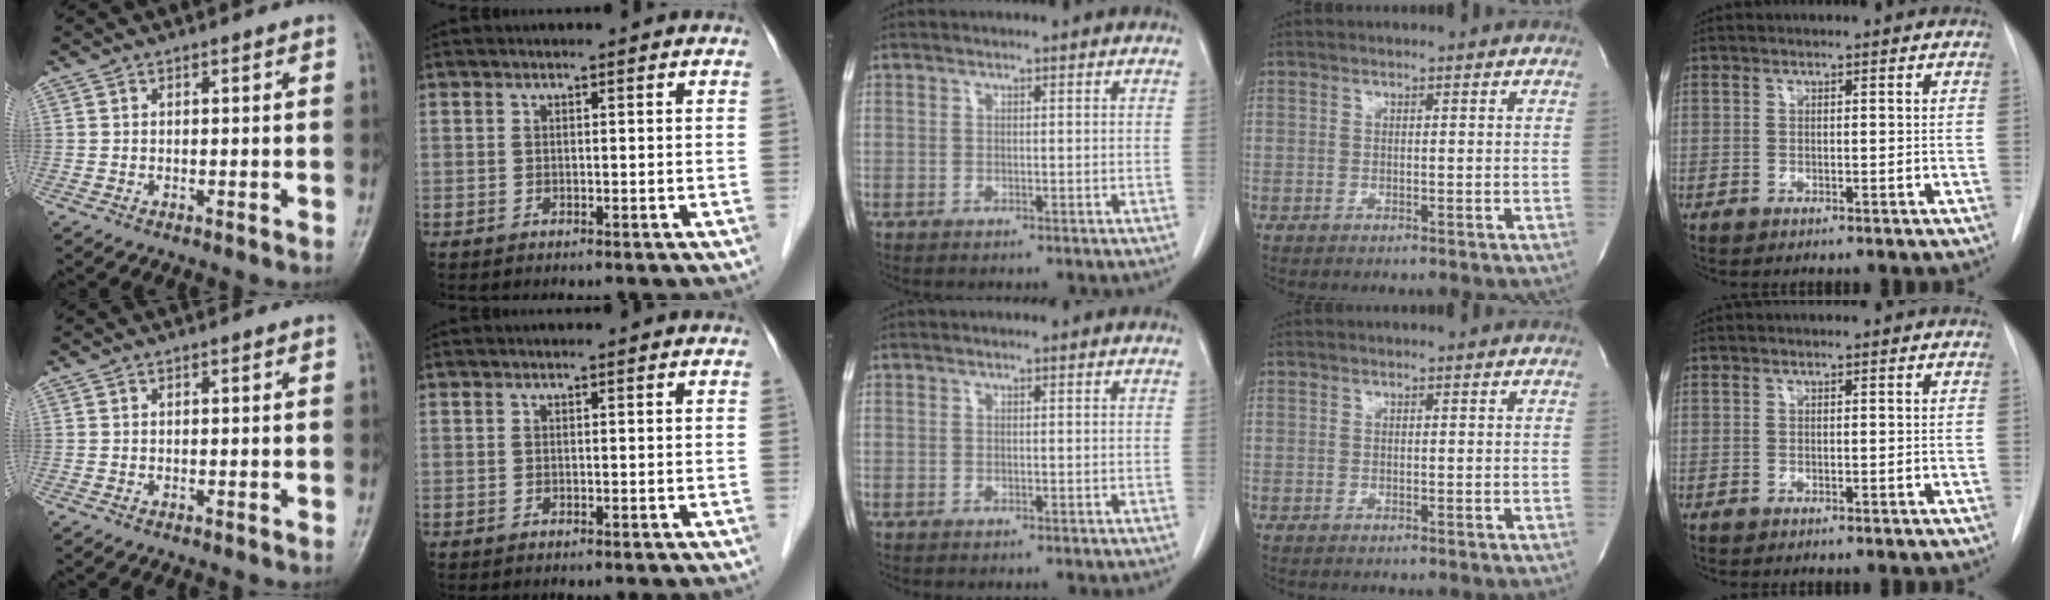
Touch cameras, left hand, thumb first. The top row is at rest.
{}